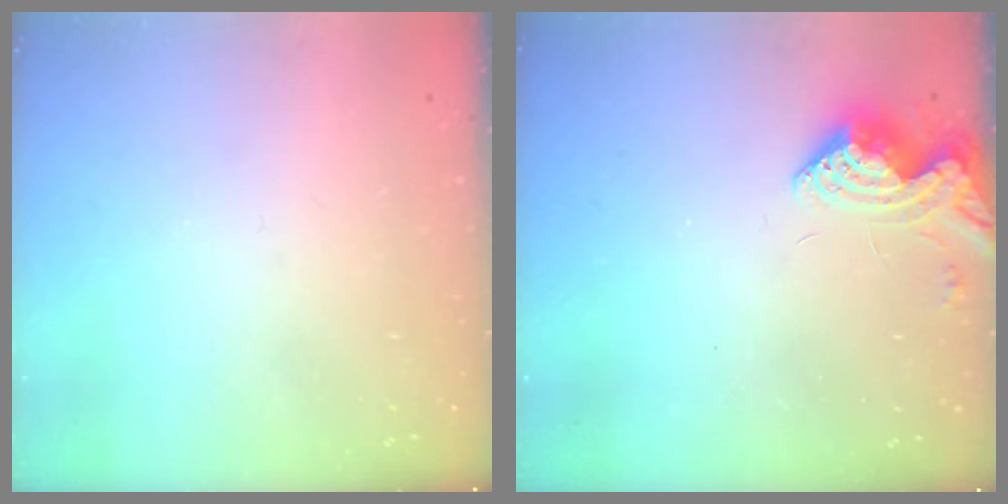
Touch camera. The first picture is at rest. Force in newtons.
{"total": 9.0, "press": 9.0, "slide": 0.3}